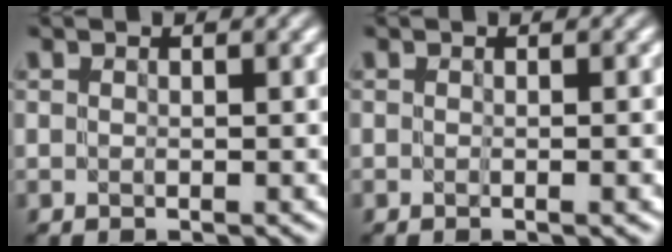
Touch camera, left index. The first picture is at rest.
{"total": 1.3, "force": [-0.2, 0.3, 1.2], "torque": [-0.011, -0.003, -0.005]}